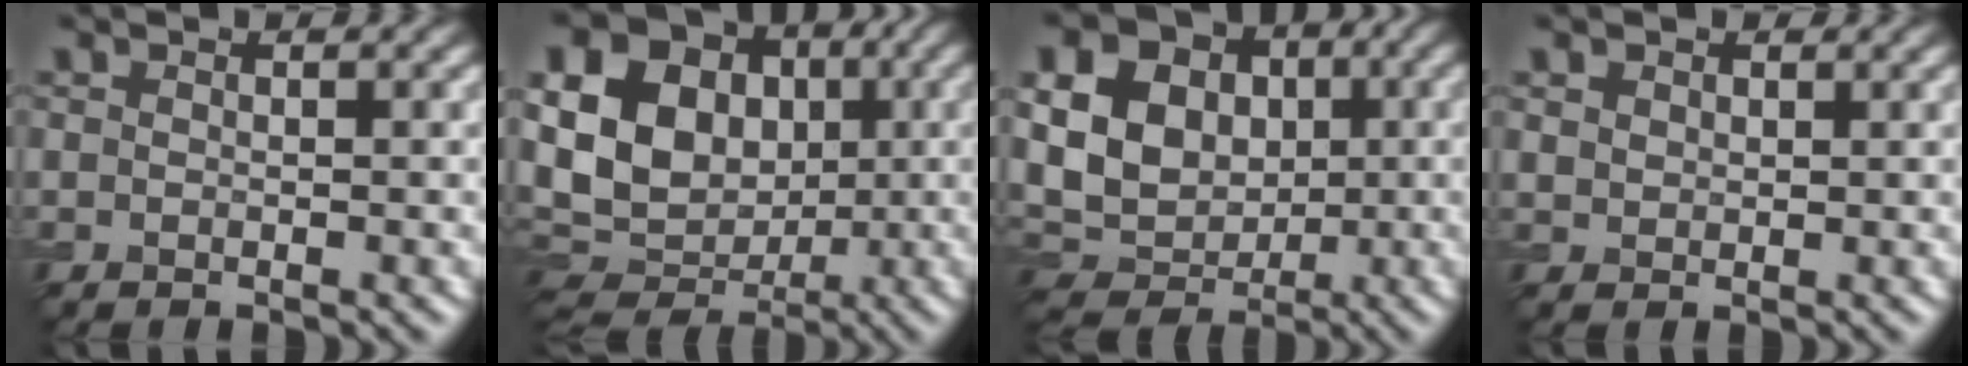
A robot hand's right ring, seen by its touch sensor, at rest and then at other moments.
{"total": 18.4, "force": [3.4, 15.7, 8.9], "torque": [-0.202, 0.030, 0.026]}
{"total": 12.5, "force": [2.3, 10.2, 6.8], "torque": [-0.157, 0.031, 0.033]}
{"total": 1.7, "force": [1.1, 1.2, 0.5], "torque": [-0.014, -0.005, 0.023]}